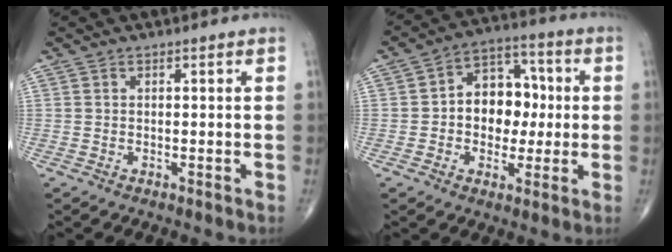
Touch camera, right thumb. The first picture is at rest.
{"total": 12.0, "force": [0.1, 8.9, 8.0], "torque": [-0.071, 0.030, -0.005]}